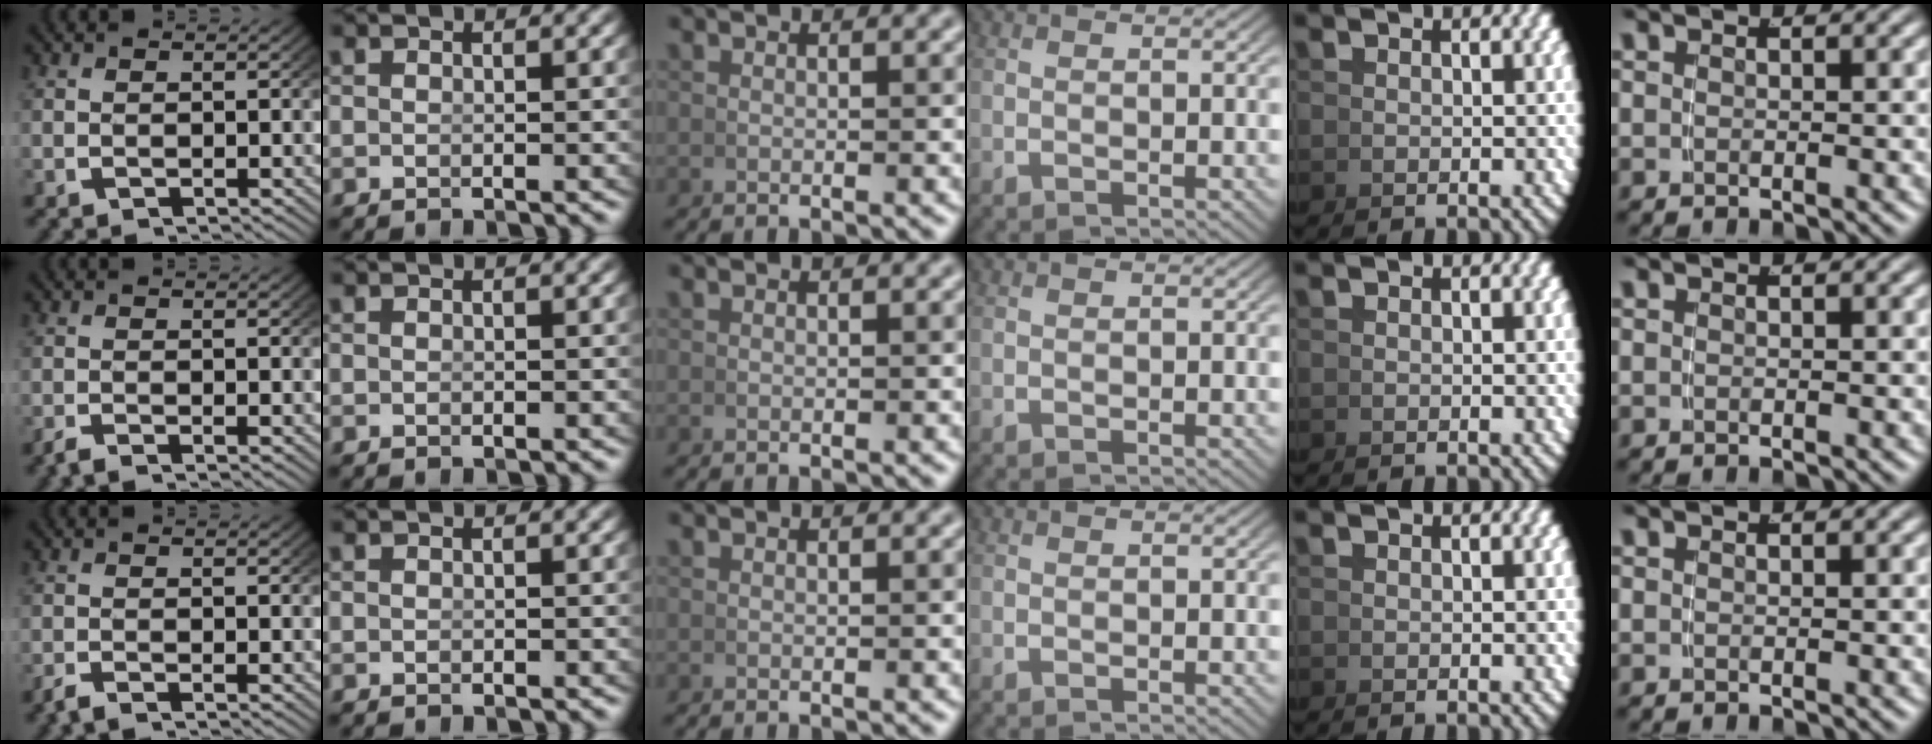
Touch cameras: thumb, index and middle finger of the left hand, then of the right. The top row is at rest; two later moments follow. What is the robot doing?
{"motion": "grasp_and_lifting", "object": "calculator"}